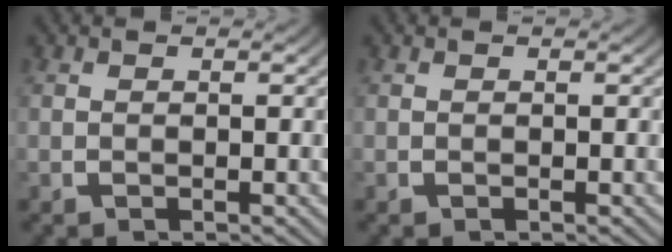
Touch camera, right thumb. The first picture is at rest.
{"total": 0.0}